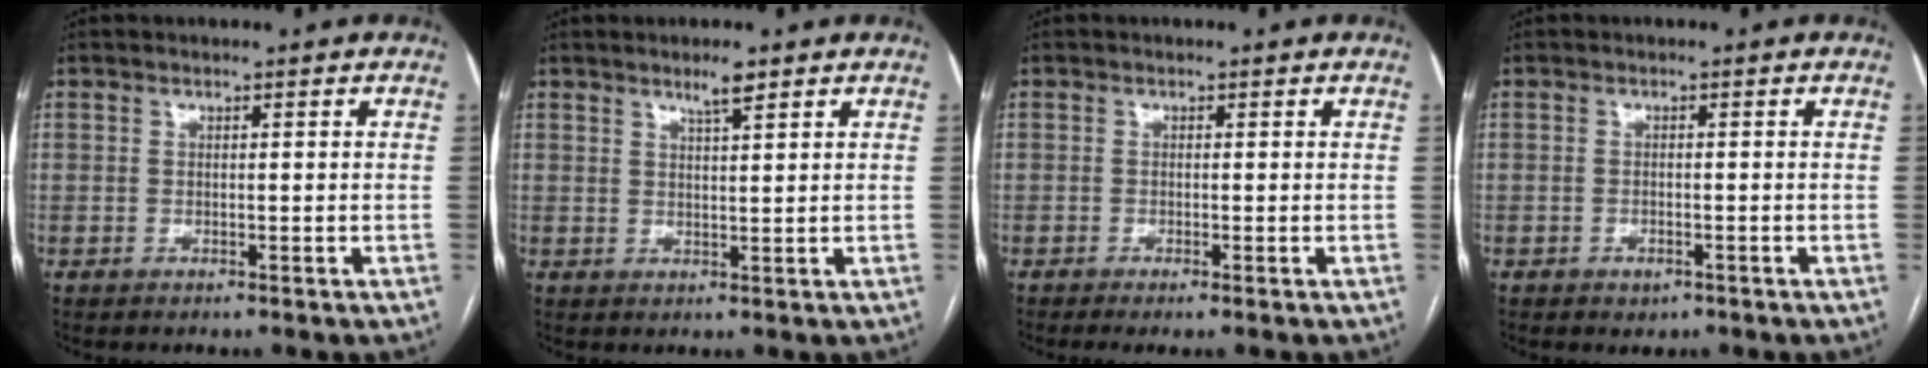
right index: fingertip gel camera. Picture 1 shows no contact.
{"total": 2.7, "force": [2.0, 0.1, 1.8], "torque": [-0.036, -0.002, 0.035]}
{"total": 1.4, "force": [-0.8, 0.0, 1.1], "torque": [-0.020, -0.003, -0.015]}
{"total": 1.5, "force": [-0.9, 1.0, 0.7], "torque": [-0.011, 0.001, -0.005]}